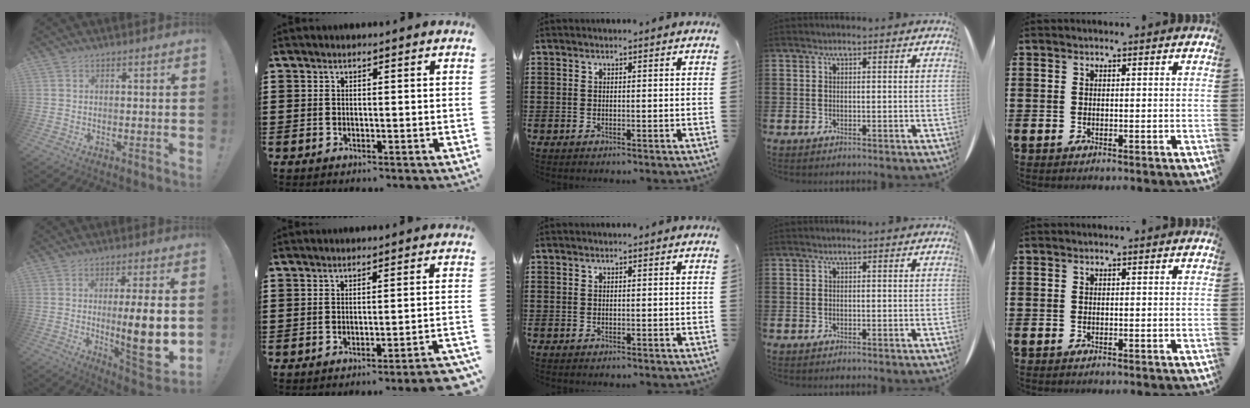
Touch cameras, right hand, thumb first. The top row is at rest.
{"thumb": {"total": 14.1, "force": [-0.6, 2.2, 13.9], "torque": [-0.206, -0.017, -0.008]}, "index": {"total": 2.7, "force": [-2.2, -0.6, 1.5], "torque": [-0.025, -0.008, -0.045]}}